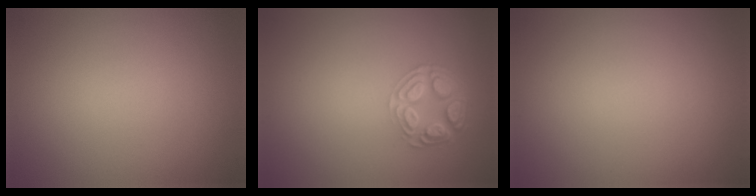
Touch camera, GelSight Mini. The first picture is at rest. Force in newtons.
{"total": 4.3, "press": 3.4, "slide": 2.7}
{"total": 0.0}